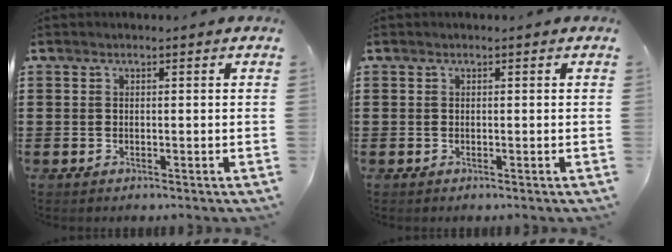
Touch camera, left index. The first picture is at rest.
{"total": 0.0}